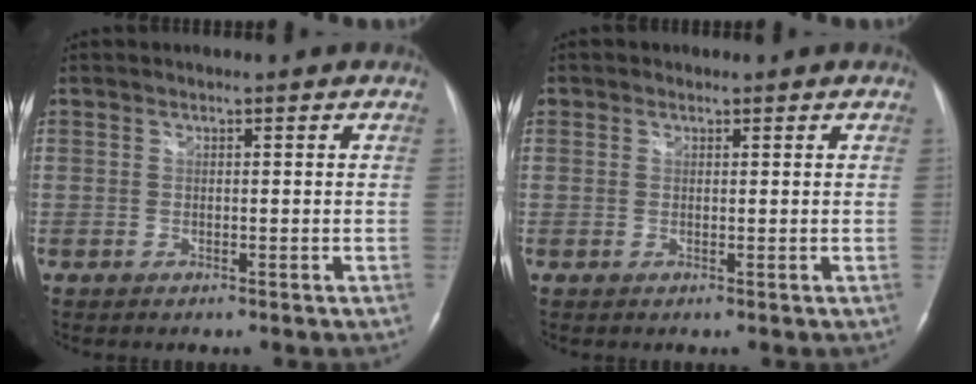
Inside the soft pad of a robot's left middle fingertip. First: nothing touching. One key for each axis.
{"total": 0.7, "fx": 0.4, "fy": 0.5, "fz": 0.1, "tx": 0.001, "ty": -0.001, "tz": 0.005}